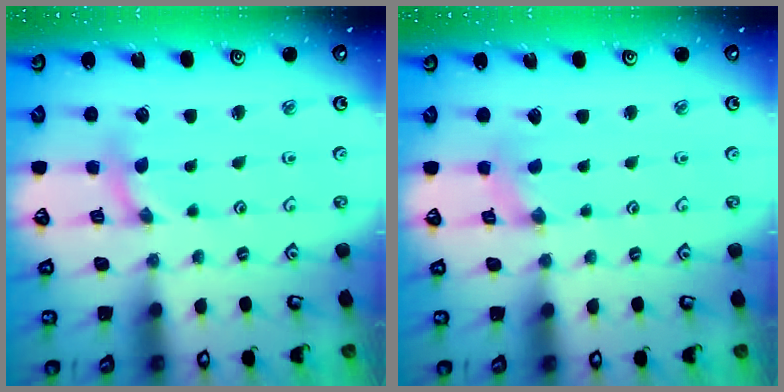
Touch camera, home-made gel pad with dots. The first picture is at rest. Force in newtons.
{"total": 0.0}